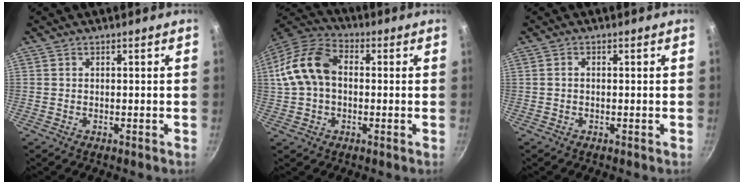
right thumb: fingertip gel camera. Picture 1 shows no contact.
{"total": 13.3, "force": [0.8, 9.3, 9.4], "torque": [-0.165, 0.034, 0.000]}
{"total": 0.9, "force": [-0.1, 0.7, 0.6], "torque": [-0.012, 0.006, -0.002]}